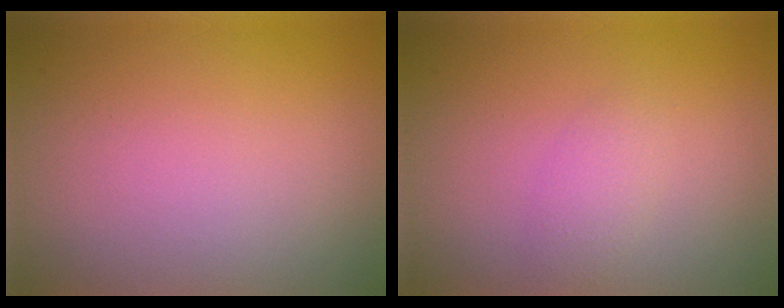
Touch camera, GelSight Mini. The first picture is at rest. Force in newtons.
{"total": 1.6, "press": 1.6, "slide": 0.0}